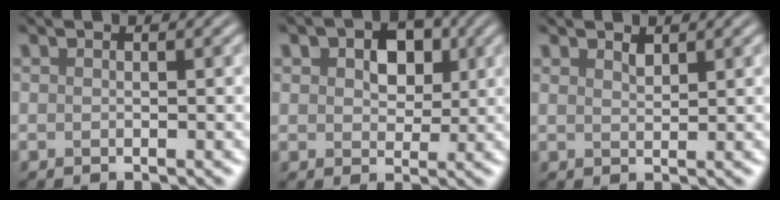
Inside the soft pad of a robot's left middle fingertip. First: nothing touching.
{"total": 2.8, "force": [1.5, 2.0, 1.3], "torque": [-0.036, 0.016, 0.034]}
{"total": 1.1, "force": [0.8, -0.4, -0.6], "torque": [-0.004, 0.013, 0.028]}